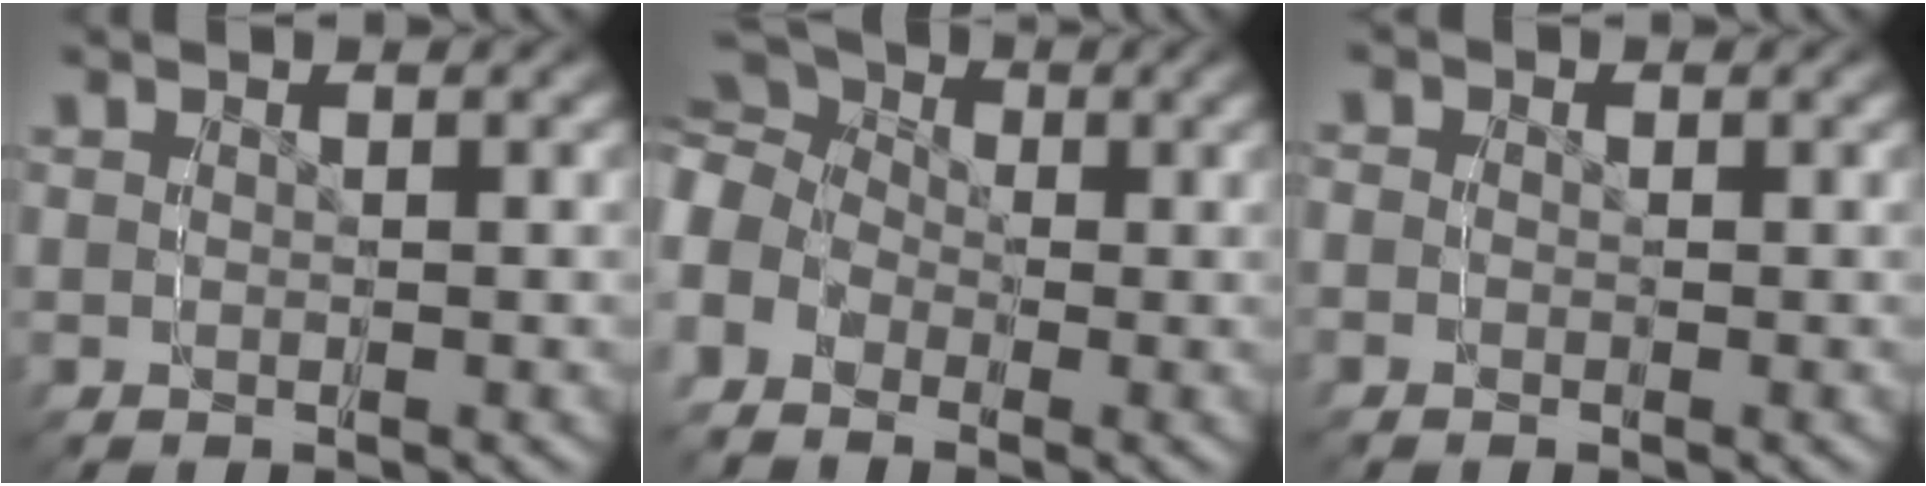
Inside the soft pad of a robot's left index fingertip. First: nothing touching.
{"total": 9.1, "force": [-0.1, 6.9, 6.0], "torque": [-0.090, 0.008, -0.009]}
{"total": 1.0, "force": [-0.8, 0.4, -0.6], "torque": [0.008, -0.010, -0.012]}